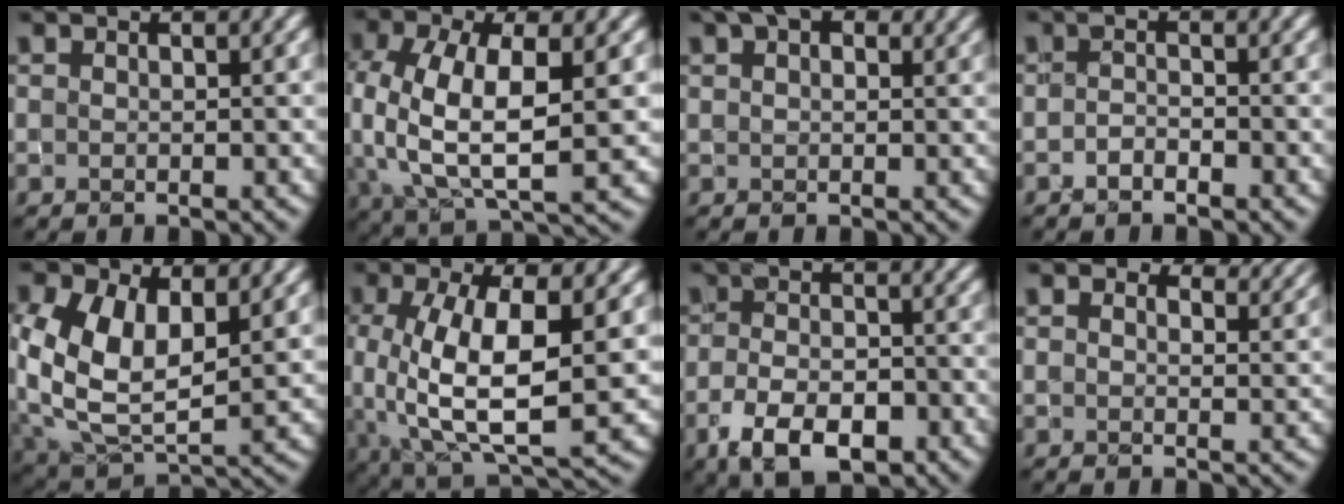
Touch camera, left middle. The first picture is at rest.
{"total": 9.7, "force": [0.4, 4.8, 8.4], "torque": [-0.180, -0.006, 0.010]}
{"total": 5.0, "force": [3.2, 2.4, 2.9], "torque": [-0.039, 0.018, 0.033]}
{"total": 1.0, "force": [-0.8, 0.3, 0.5], "torque": [-0.013, 0.002, -0.018]}
{"total": 8.9, "force": [1.9, 5.5, 6.8], "torque": [-0.162, -0.004, 0.036]}
{"total": 9.8, "force": [-0.1, 4.1, 8.8], "torque": [-0.176, -0.014, 0.005]}
{"total": 5.7, "force": [-3.1, 2.9, 3.9], "torque": [-0.072, -0.005, -0.055]}
{"total": 4.8, "force": [3.6, 2.5, 2.0], "torque": [-0.035, 0.004, 0.035]}